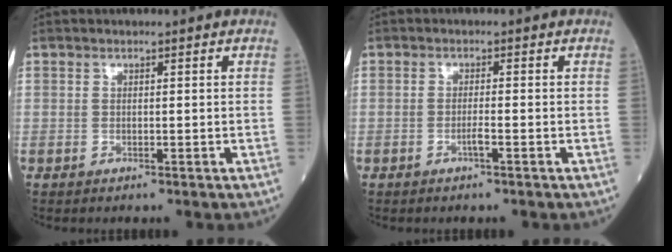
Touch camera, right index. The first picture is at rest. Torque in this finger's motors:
{"motor_torque": [-0.02, -0.03, -0.02, 0.00]}